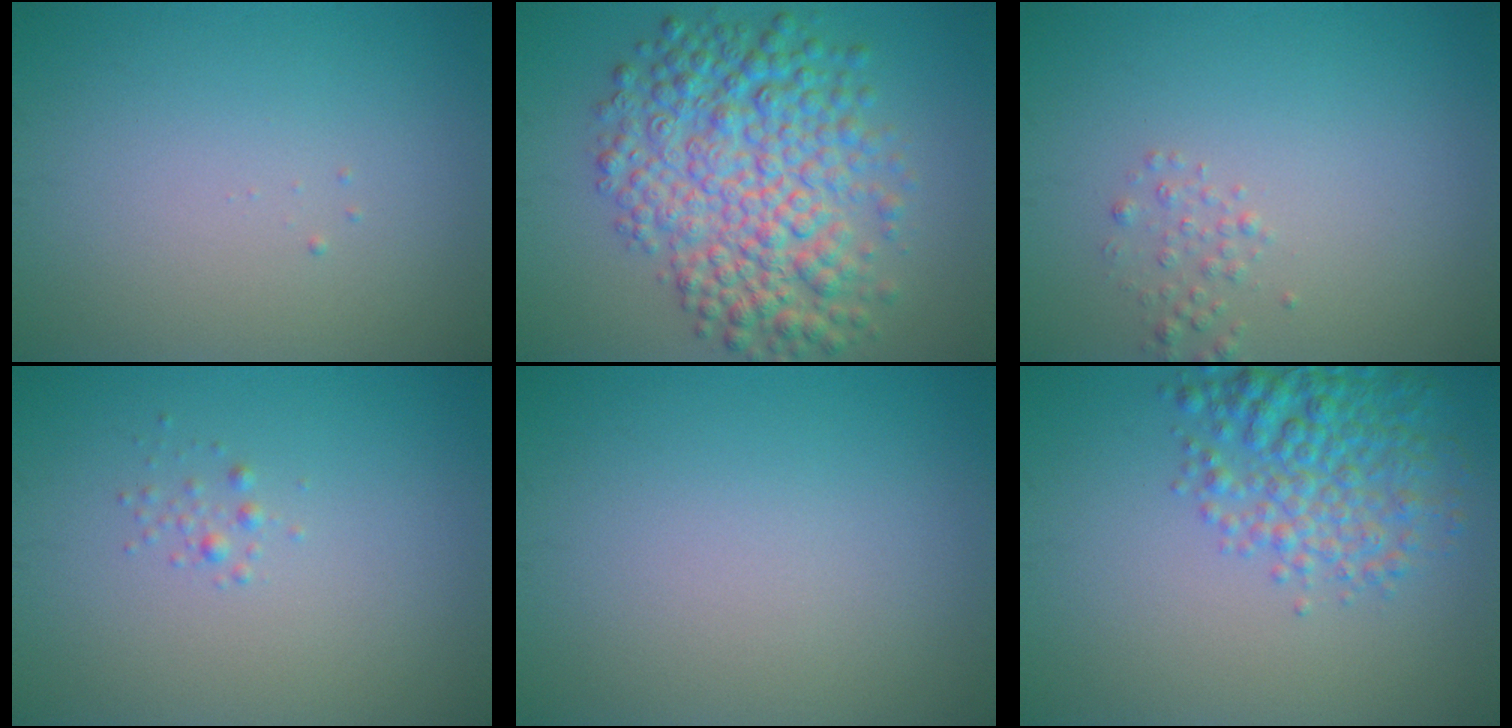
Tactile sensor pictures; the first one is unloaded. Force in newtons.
{"total": 8.7, "press": 8.7, "slide": 0.1}
{"total": 1.2, "press": 1.2, "slide": 0.1}
{"total": 0.7, "press": 0.7, "slide": 0.0}
{"total": 0.0}
{"total": 5.0, "press": 5.0, "slide": 0.2}